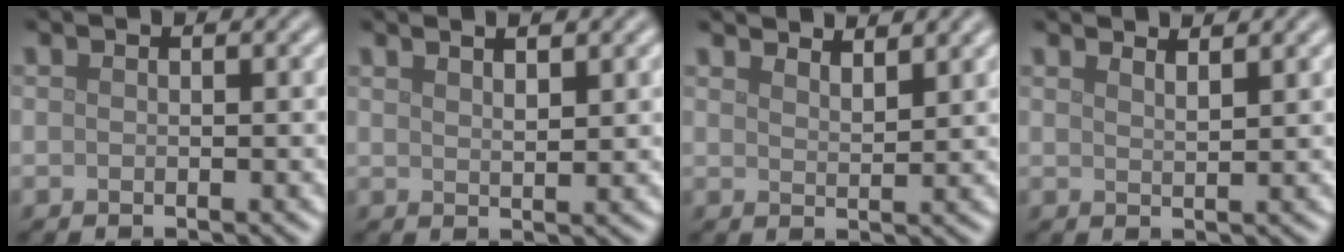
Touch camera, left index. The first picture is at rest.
{"total": 2.7, "force": [1.8, 0.7, 1.8], "torque": [-0.008, 0.008, 0.013]}
{"total": 3.7, "force": [3.4, 0.6, 1.2], "torque": [-0.010, 0.008, 0.043]}
{"total": 2.2, "force": [2.0, 0.5, 0.9], "torque": [-0.003, 0.008, 0.019]}